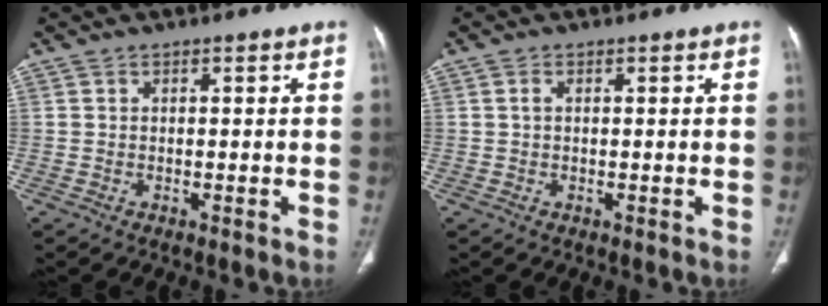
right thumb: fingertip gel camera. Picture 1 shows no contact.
{"total": 1.0, "force": [0.2, 0.6, 0.8], "torque": [-0.017, 0.004, 0.004]}